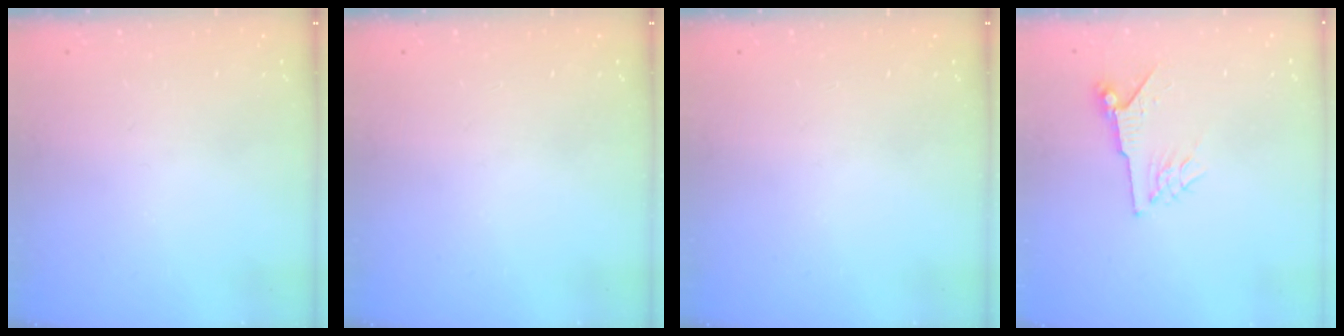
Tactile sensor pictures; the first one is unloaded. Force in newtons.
{"total": 0.0}
{"total": 0.0}
{"total": 6.2, "press": 6.2, "slide": 0.6}